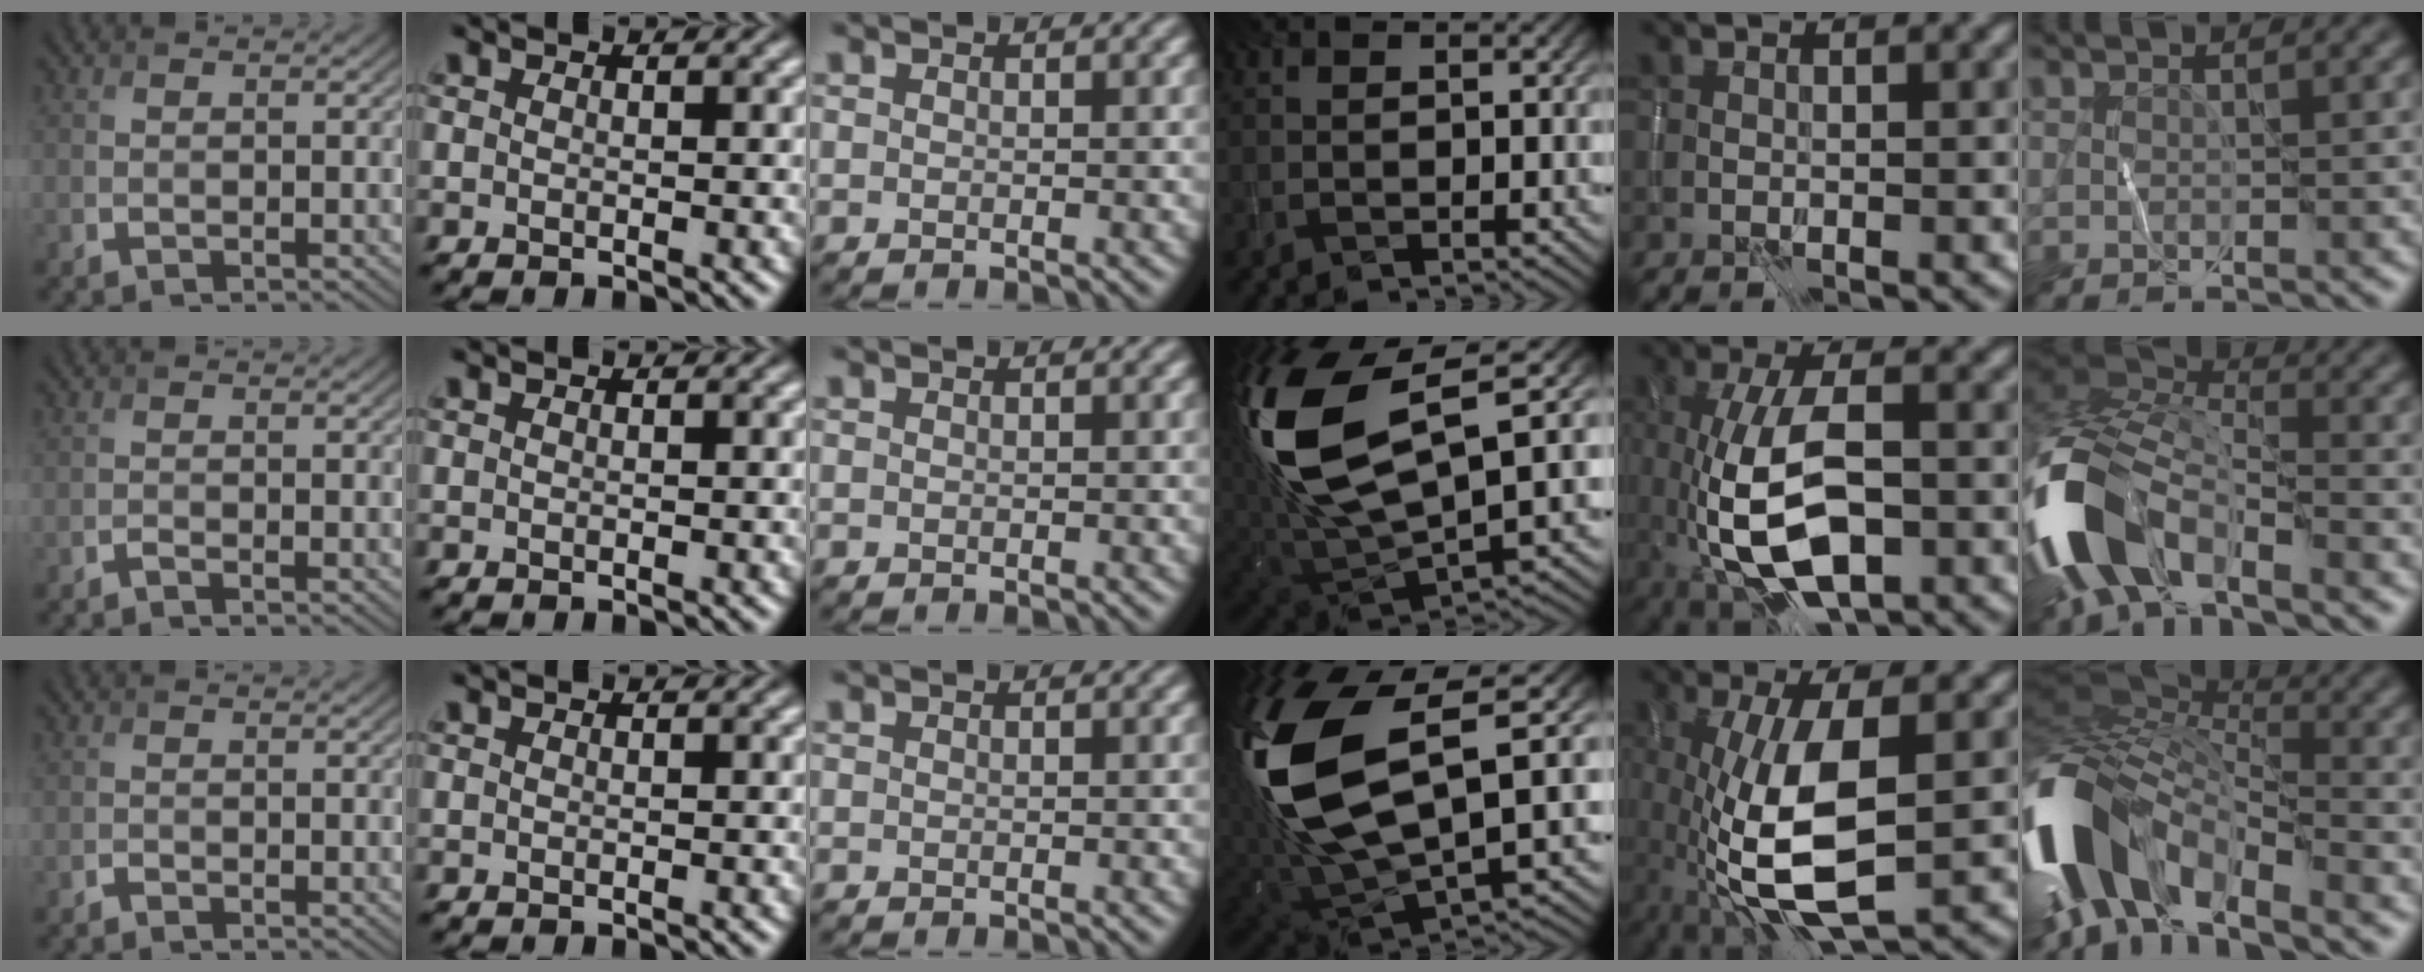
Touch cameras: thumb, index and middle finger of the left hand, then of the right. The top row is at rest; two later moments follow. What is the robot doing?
{"motion": "wipe", "object": "whiteboard"}